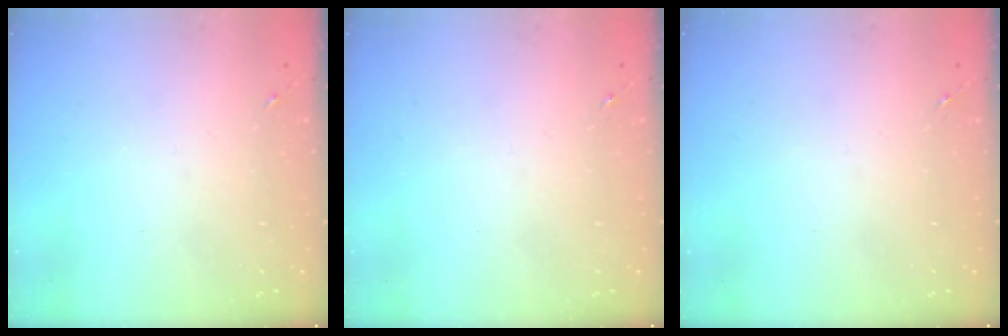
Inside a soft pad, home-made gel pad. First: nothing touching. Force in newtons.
{"total": 0.0}
{"total": 0.0}